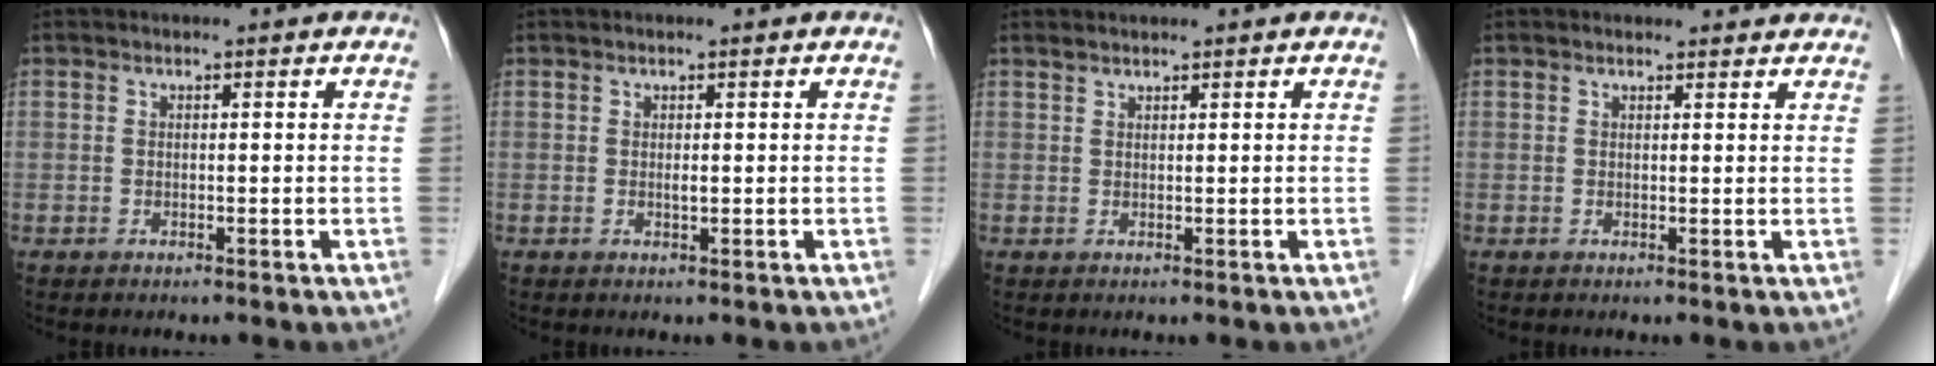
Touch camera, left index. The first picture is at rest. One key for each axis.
{"total": 0.6, "fx": 0.1, "fy": 0.1, "fz": 0.6, "tx": -0.013, "ty": -0.002, "tz": 0.002}
{"total": 0.9, "fx": 0.9, "fy": 0.0, "fz": 0.1, "tx": -0.007, "ty": 0.007, "tz": 0.022}
{"total": 3.5, "fx": 3.3, "fy": 1.0, "fz": 0.4, "tx": -0.005, "ty": 0.011, "tz": 0.030}